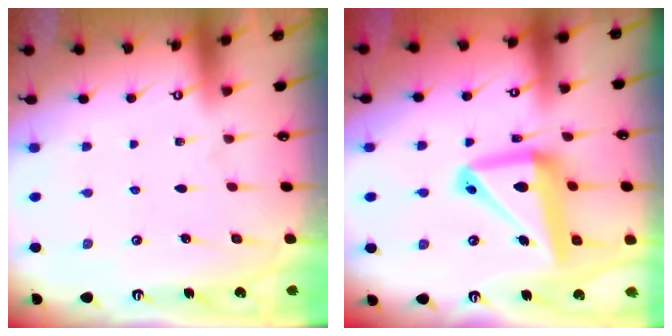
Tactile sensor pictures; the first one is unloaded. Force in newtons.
{"total": 15.3, "press": 15.2, "slide": 1.9}